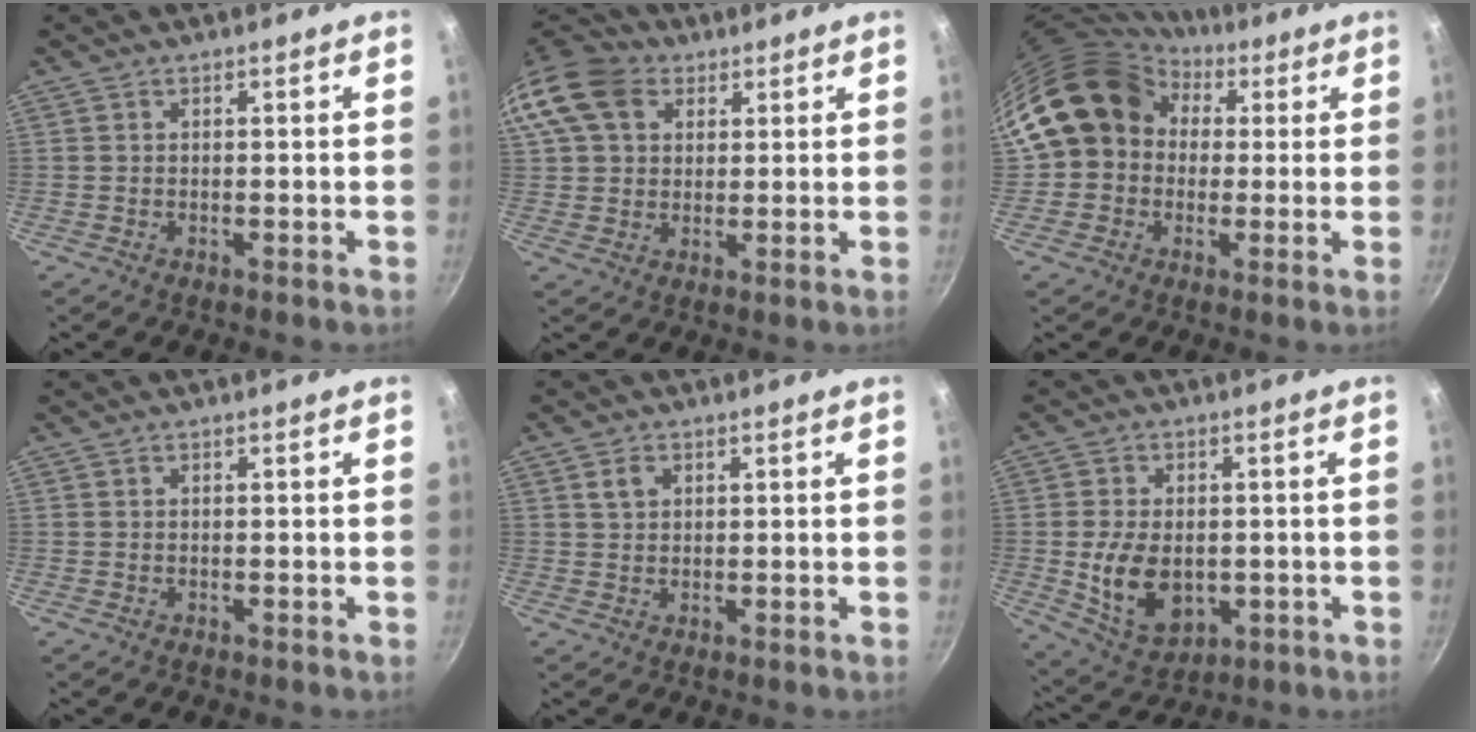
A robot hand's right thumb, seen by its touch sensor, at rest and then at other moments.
{"total": 13.2, "force": [5.0, 10.0, 7.0], "torque": [-0.125, 0.016, 0.078]}
{"total": 13.9, "force": [2.8, 11.9, 6.7], "torque": [-0.084, 0.031, 0.034]}
{"total": 0.0}
{"total": 2.6, "force": [1.1, 1.8, 1.4], "torque": [-0.018, 0.001, 0.020]}
{"total": 11.7, "force": [-1.0, 8.0, 8.4], "torque": [-0.135, -0.009, 0.000]}